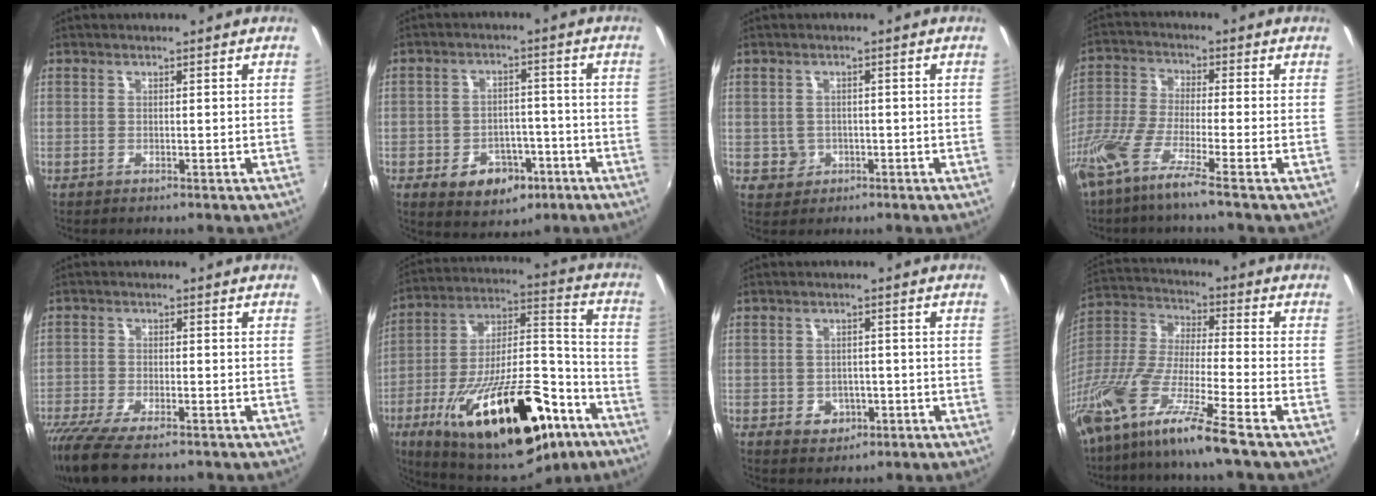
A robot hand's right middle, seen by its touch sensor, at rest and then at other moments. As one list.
[{"total": 8.1, "force": [-4.0, 5.7, 4.2], "torque": [-0.081, 0.013, -0.041]}, {"total": 3.5, "force": [-0.7, 3.4, 0.8], "torque": [-0.020, 0.001, -0.005]}, {"total": 10.3, "force": [-6.7, 0.3, 7.9], "torque": [-0.166, -0.029, -0.130]}, {"total": 12.1, "force": [-9.2, 3.0, 7.2], "torque": [-0.167, -0.051, -0.166]}, {"total": 31.1, "force": [-17.0, 11.7, 23.2], "torque": [-0.384, -0.006, -0.252]}, {"total": 4.2, "force": [-1.3, 3.5, 1.9], "torque": [-0.041, 0.001, -0.009]}, {"total": 17.8, "force": [-12.4, 0.2, 12.8], "torque": [-0.250, -0.038, -0.238]}]